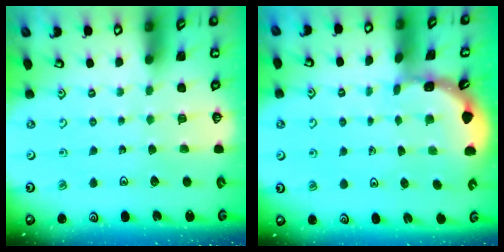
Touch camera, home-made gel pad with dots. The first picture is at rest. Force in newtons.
{"total": 1.6, "press": 1.6, "slide": 0.1}